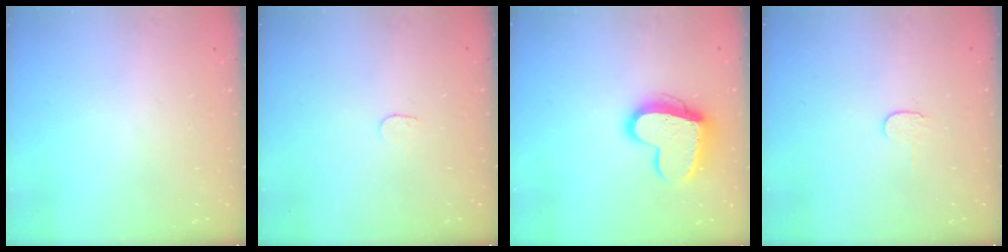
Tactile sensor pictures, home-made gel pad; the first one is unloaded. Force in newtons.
{"total": 3.6, "press": 3.6, "slide": 0.3}
{"total": 14.7, "press": 14.7, "slide": 1.3}
{"total": 4.0, "press": 3.9, "slide": 0.5}